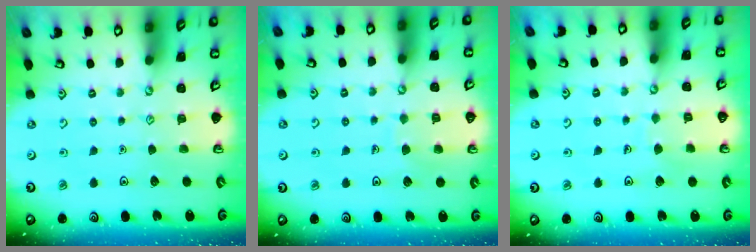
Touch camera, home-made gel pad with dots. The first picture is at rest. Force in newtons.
{"total": 5.4, "press": 5.3, "slide": 0.5}
{"total": 4.4, "press": 4.4, "slide": 0.3}